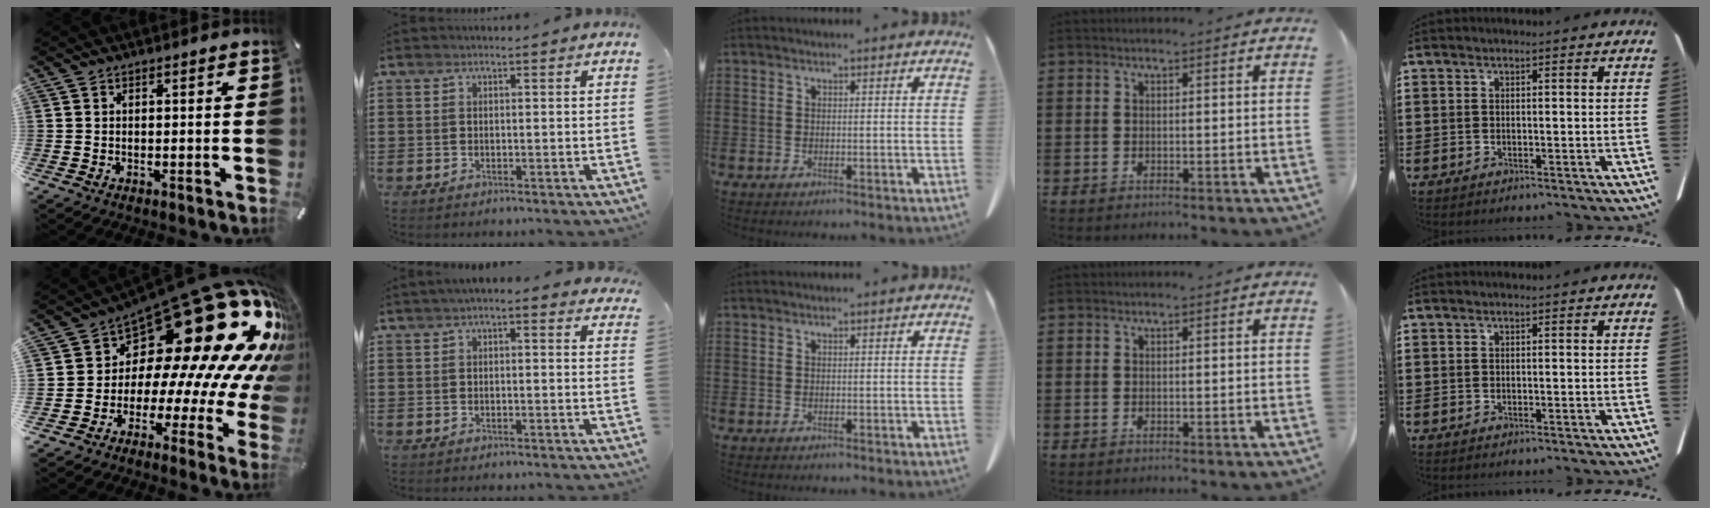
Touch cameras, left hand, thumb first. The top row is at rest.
{"thumb": {"total": 30.1, "force": [14.6, 14.4, 22.0], "torque": [-0.291, -0.167, 0.286]}, "index": {"total": 1.8, "force": [1.0, 0.5, 1.4], "torque": [-0.028, 0.006, 0.017]}}